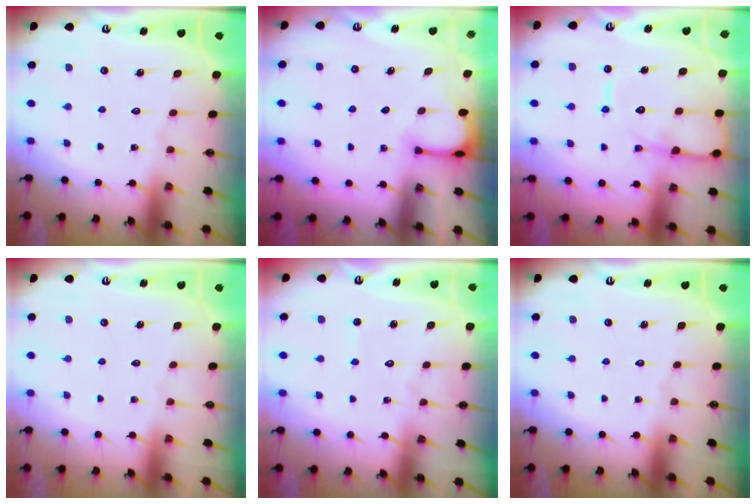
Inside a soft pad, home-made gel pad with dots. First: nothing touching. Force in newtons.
{"total": 2.6, "press": 2.6, "slide": 0.3}
{"total": 11.9, "press": 11.8, "slide": 1.3}
{"total": 0.0}
{"total": 2.5, "press": 2.5, "slide": 0.2}
{"total": 0.0}